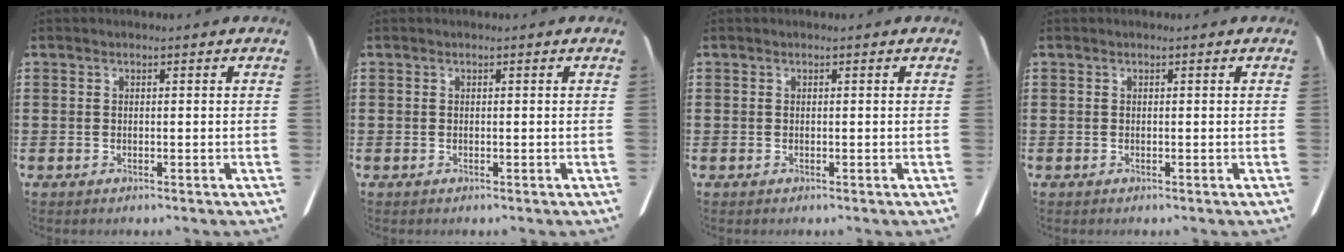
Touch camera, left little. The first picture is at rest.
{"total": 0.0}
{"total": 0.0}
{"total": 0.0}